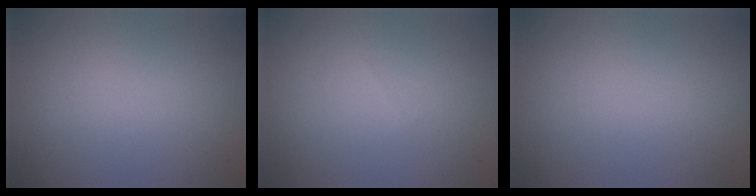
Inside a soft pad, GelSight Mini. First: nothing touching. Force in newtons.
{"total": 0.0}
{"total": 0.0}